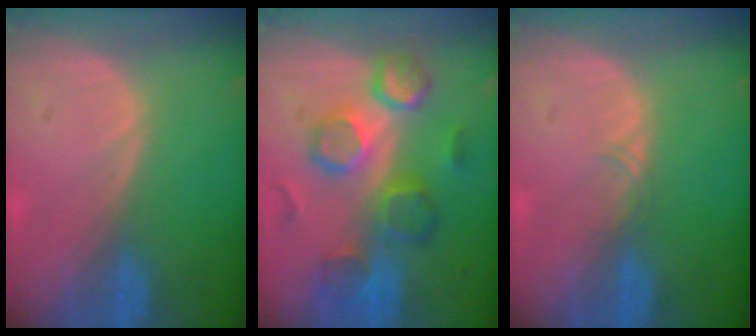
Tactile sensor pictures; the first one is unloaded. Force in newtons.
{"total": 9.4, "press": 9.1, "slide": 2.5}
{"total": 0.9, "press": 0.8, "slide": 0.2}